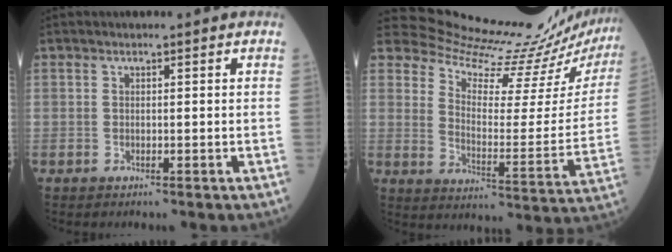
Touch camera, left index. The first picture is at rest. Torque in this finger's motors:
{"motor_torque": [0.89, -1.27, 0.02, -0.04]}